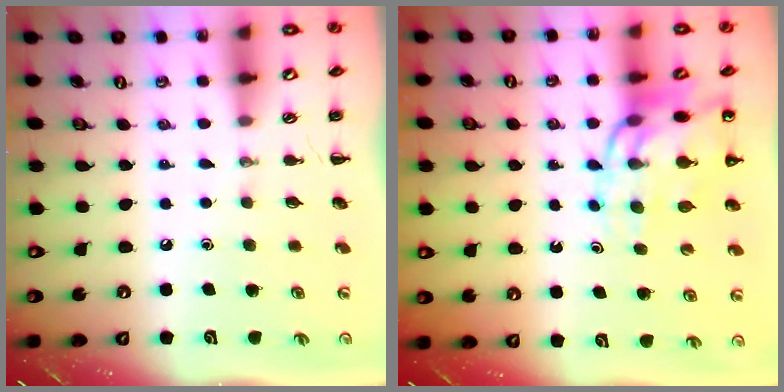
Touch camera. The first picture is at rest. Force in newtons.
{"total": 13.1, "press": 12.6, "slide": 3.5}